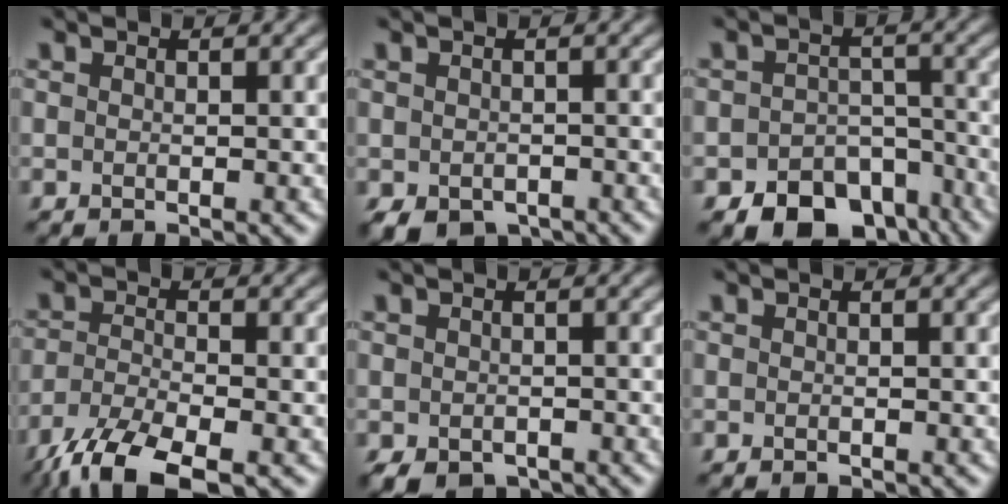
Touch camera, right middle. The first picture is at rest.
{"total": 2.9, "force": [-2.0, 1.7, 1.3], "torque": [-0.022, -0.011, -0.030]}
{"total": 8.4, "force": [-5.9, 4.8, 3.4], "torque": [-0.043, -0.017, -0.088]}
{"total": 7.2, "force": [-5.3, 2.1, 4.4], "torque": [-0.099, -0.022, -0.110]}
{"total": 2.2, "force": [-1.4, 1.3, 1.0], "torque": [-0.021, -0.011, -0.019]}
{"total": 0.0}